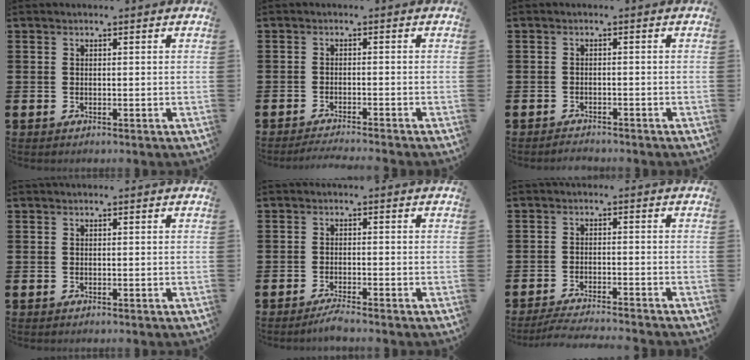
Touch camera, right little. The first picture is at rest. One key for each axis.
{"total": 1.5, "fx": -1.4, "fy": -0.2, "fz": 0.4, "tx": -0.006, "ty": 0.000, "tz": -0.027}
{"total": 1.2, "fx": -1.2, "fy": 0.0, "fz": -0.1, "tx": -0.003, "ty": 0.002, "tz": -0.024}
{"total": 0.0}
{"total": 1.9, "fx": -1.5, "fy": 0.0, "fz": 1.1, "tx": -0.018, "ty": 0.003, "tz": -0.030}
{"total": 2.8, "fx": -2.7, "fy": -0.3, "fz": 0.9, "tx": -0.012, "ty": 0.000, "tz": -0.052}